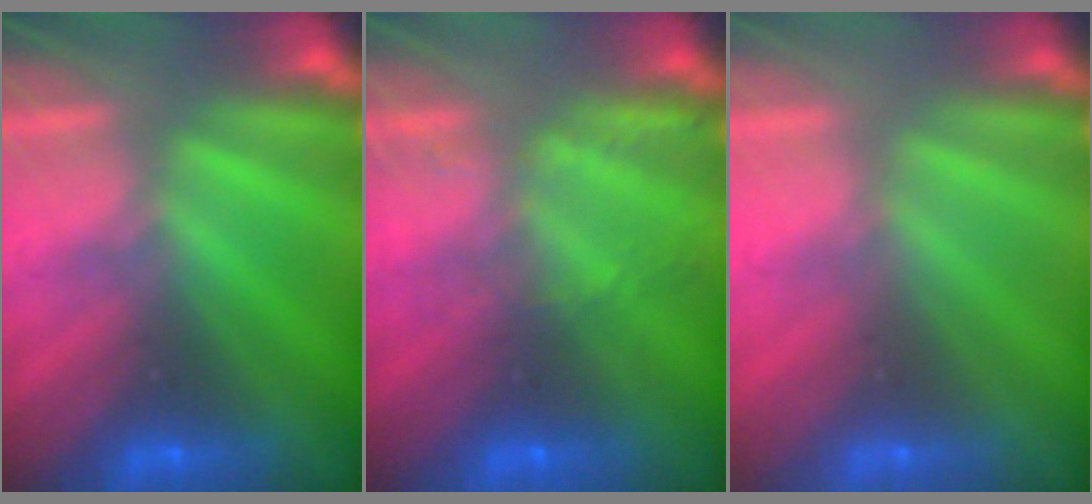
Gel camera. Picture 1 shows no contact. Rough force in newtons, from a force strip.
{"total": 2.2}
{"total": 2.9}